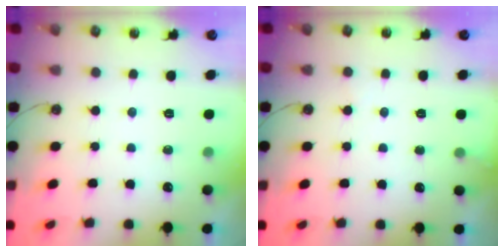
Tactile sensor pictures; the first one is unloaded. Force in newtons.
{"total": 4.3, "press": 4.3, "slide": 0.3}